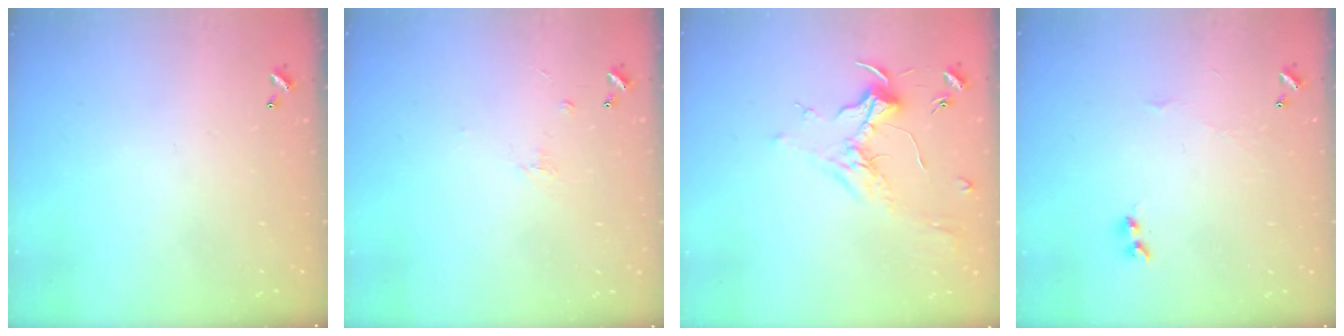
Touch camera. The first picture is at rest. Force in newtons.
{"total": 1.2, "press": 1.1, "slide": 0.6}
{"total": 1.7, "press": 1.5, "slide": 0.8}
{"total": 1.9, "press": 1.8, "slide": 0.5}